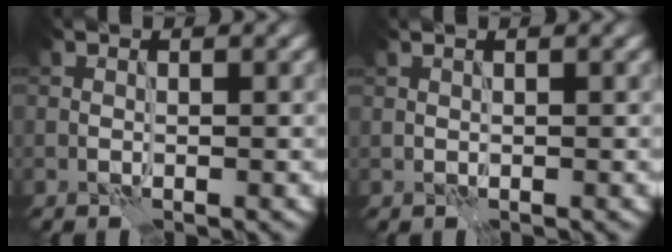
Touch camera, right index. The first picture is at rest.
{"total": 0.9, "force": [0.6, 0.3, 0.5], "torque": [-0.004, -0.003, 0.001]}